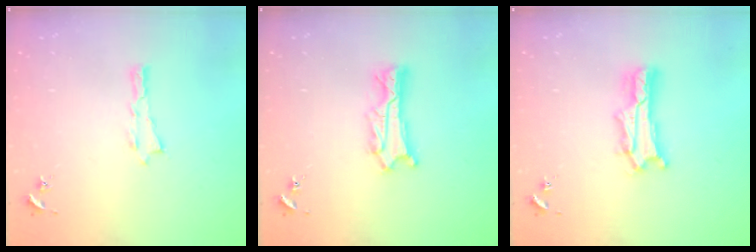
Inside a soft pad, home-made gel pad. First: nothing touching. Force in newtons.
{"total": 2.2, "press": 2.2, "slide": 0.2}
{"total": 2.7, "press": 2.7, "slide": 0.4}